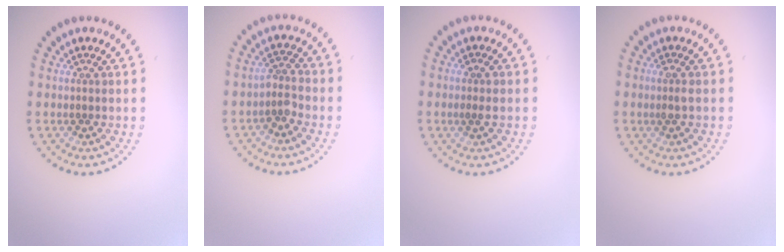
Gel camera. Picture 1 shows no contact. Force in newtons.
{"total": 1.8, "press": 1.3, "slide": 1.2}
{"total": 1.1, "press": 1.0, "slide": 0.4}
{"total": 1.0, "press": 0.9, "slide": 0.5}